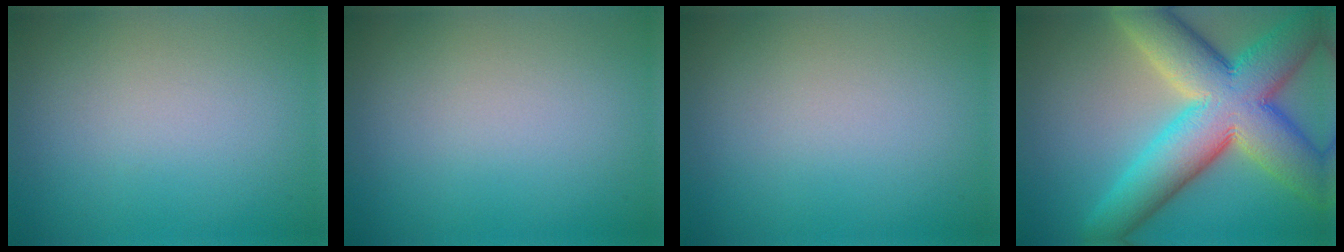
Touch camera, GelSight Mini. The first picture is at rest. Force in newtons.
{"total": 0.0}
{"total": 0.0}
{"total": 13.0, "press": 13.0, "slide": 0.8}